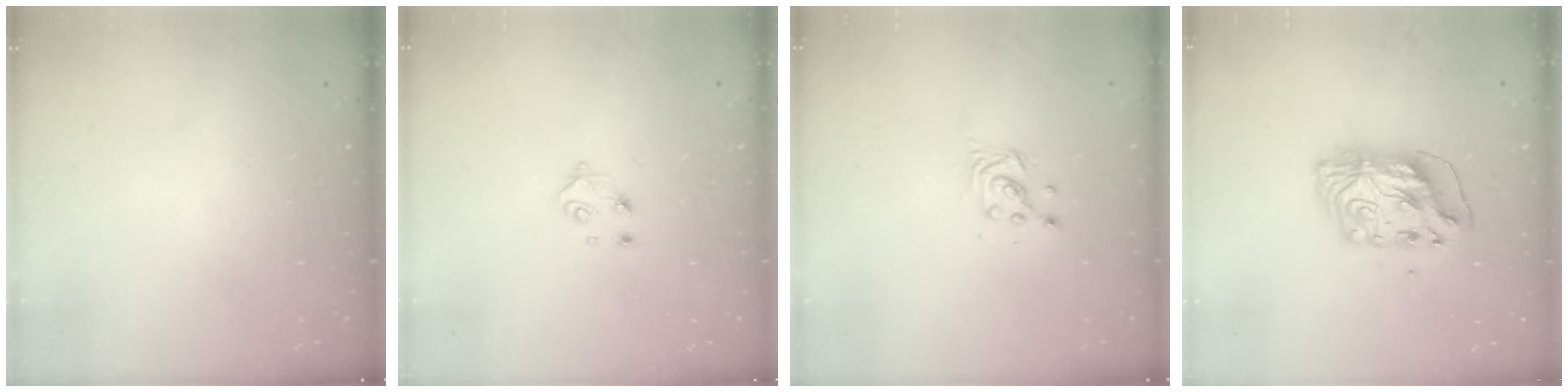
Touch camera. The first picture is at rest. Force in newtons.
{"total": 4.9, "press": 4.9, "slide": 0.5}
{"total": 3.8, "press": 3.8, "slide": 0.5}
{"total": 11.3, "press": 11.3, "slide": 1.1}